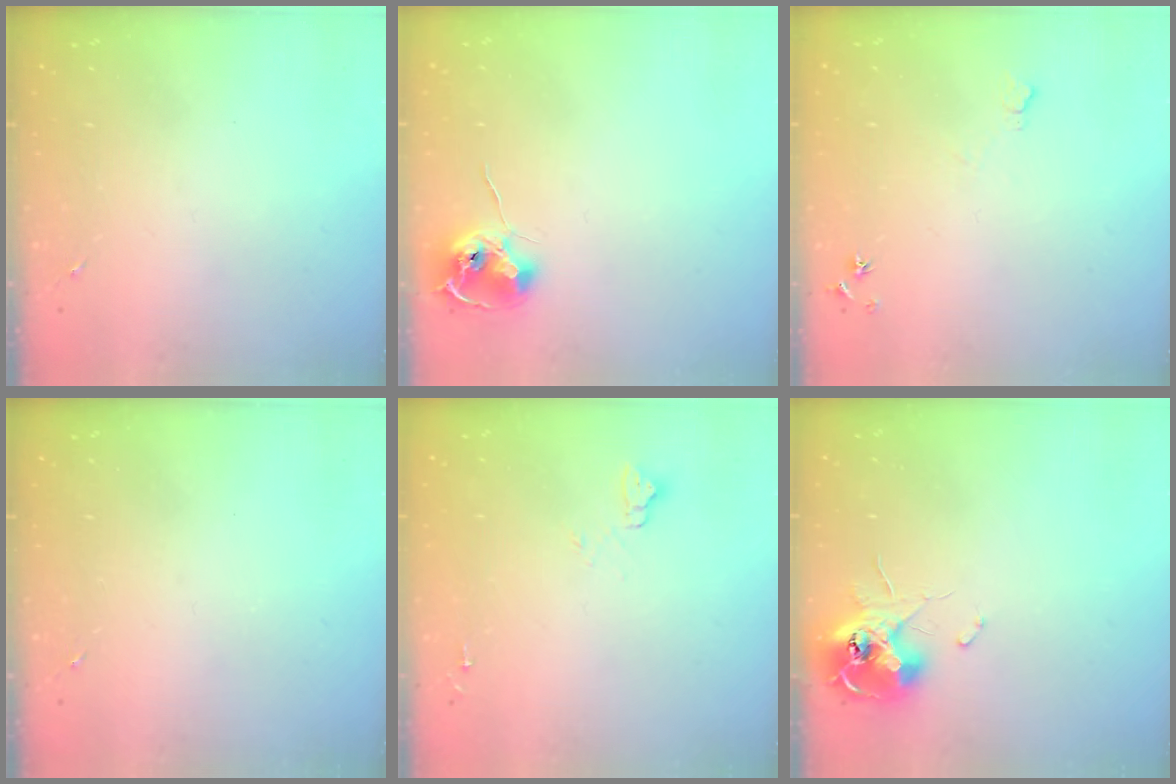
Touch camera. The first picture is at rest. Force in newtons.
{"total": 9.1, "press": 9.1, "slide": 0.6}
{"total": 6.5, "press": 6.4, "slide": 0.8}
{"total": 0.0}
{"total": 4.8, "press": 4.8, "slide": 0.6}
{"total": 11.6, "press": 11.6, "slide": 1.1}